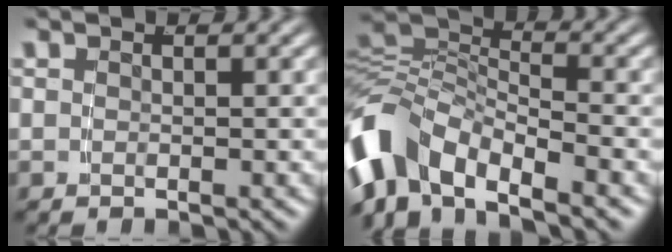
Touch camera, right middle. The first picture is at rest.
{"total": 8.9, "force": [-4.1, 6.0, 5.1], "torque": [-0.133, -0.030, -0.067]}